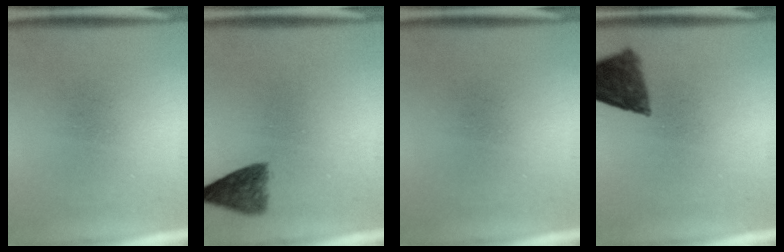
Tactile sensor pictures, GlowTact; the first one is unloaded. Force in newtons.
{"total": 4.1}
{"total": 0.0}
{"total": 9.2}